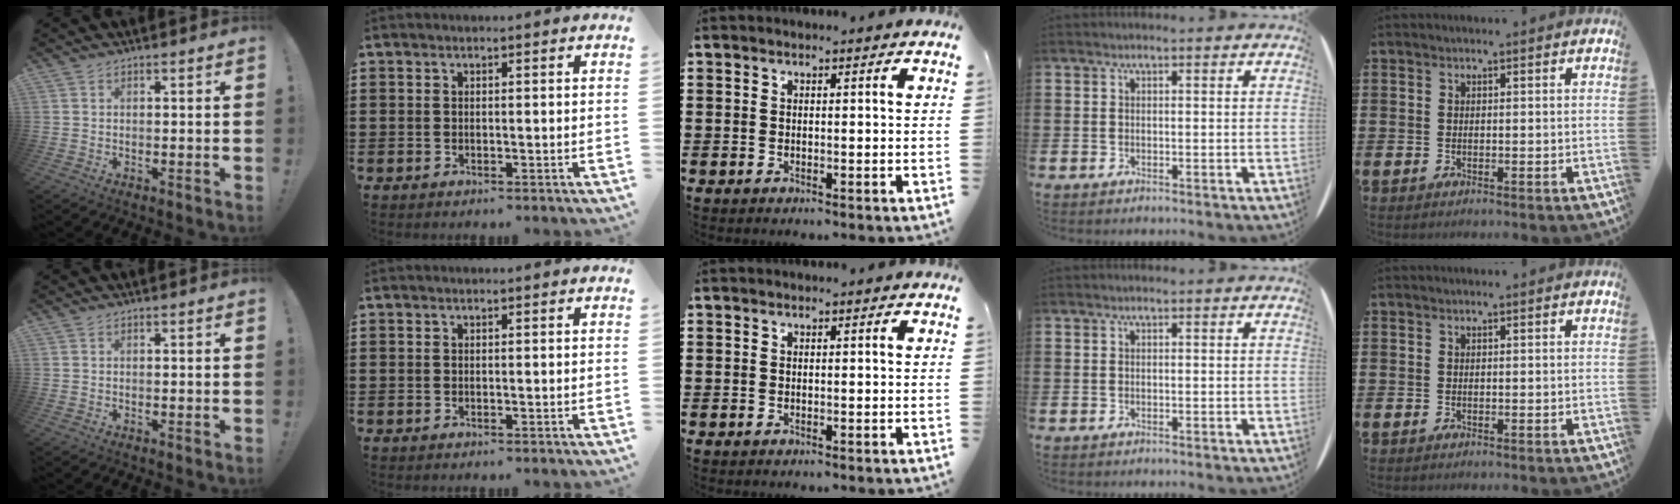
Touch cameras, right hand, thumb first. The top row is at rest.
{}